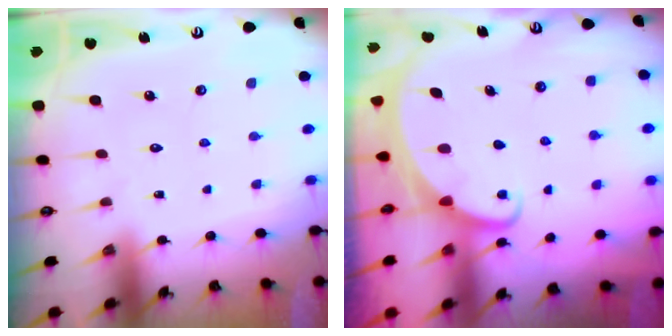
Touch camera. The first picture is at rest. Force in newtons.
{"total": 2.0, "press": 2.0, "slide": 0.2}